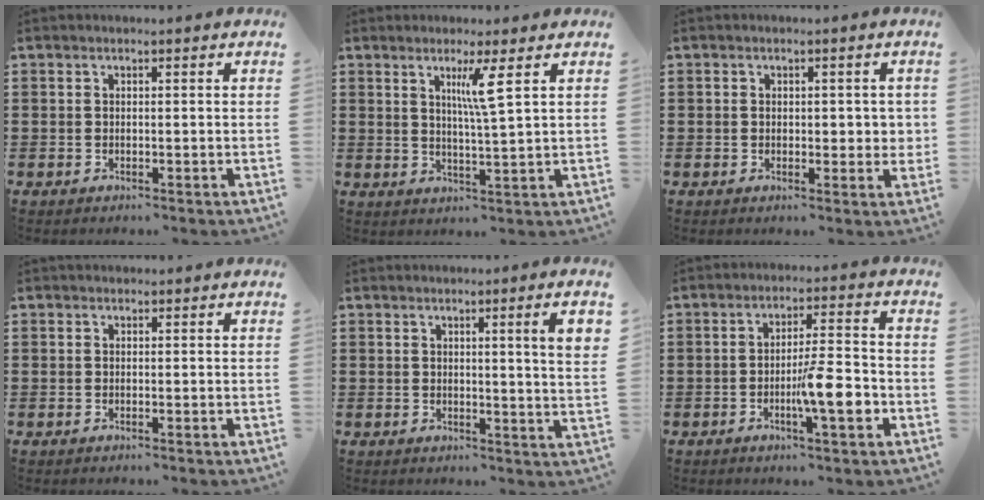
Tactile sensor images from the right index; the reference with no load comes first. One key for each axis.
{"total": 4.5, "fx": 2.0, "fy": -0.6, "fz": 4.0, "tx": -0.077, "ty": -0.010, "tz": 0.028}
{"total": 2.2, "fx": 0.0, "fy": 1.6, "fz": 1.4, "tx": -0.023, "ty": 0.005, "tz": -0.003}
{"total": 0.0}
{"total": 4.3, "fx": 1.7, "fy": -0.2, "fz": 3.9, "tx": -0.068, "ty": -0.008, "tz": 0.026}
{"total": 8.1, "fx": -2.5, "fy": 1.2, "fz": 7.6, "tx": -0.122, "ty": -0.005, "tz": -0.044}